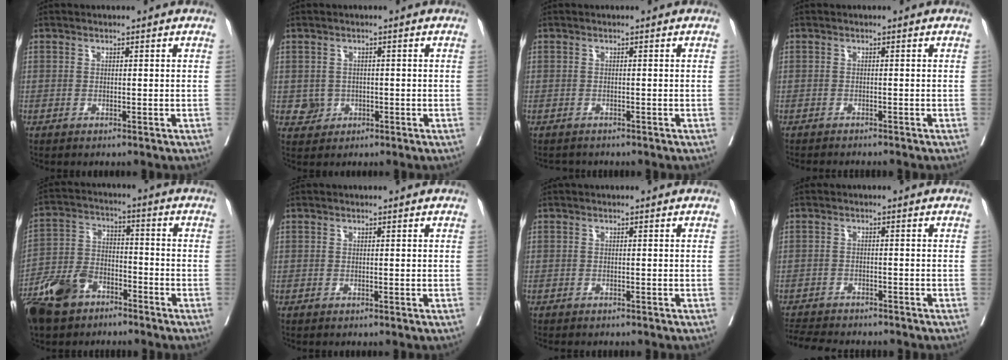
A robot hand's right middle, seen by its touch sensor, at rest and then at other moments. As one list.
[{"total": 2.5, "force": [-0.5, 2.3, 0.5], "torque": [-0.002, 0.005, -0.002]}, {"total": 1.4, "force": [-1.4, 0.5, -0.1], "torque": [-0.006, -0.006, -0.023]}, {"total": 4.9, "force": [-4.5, 0.5, 1.8], "torque": [-0.019, -0.008, -0.063]}, {"total": 11.1, "force": [-7.5, 5.9, 5.6], "torque": [-0.129, -0.009, -0.143]}, {"total": 0.0}, {"total": 2.9, "force": [-2.6, 0.8, 1.1], "torque": [-0.019, -0.007, -0.031]}, {"total": 9.3, "force": [-8.5, 2.0, 3.2], "torque": [-0.060, -0.009, -0.124]}]